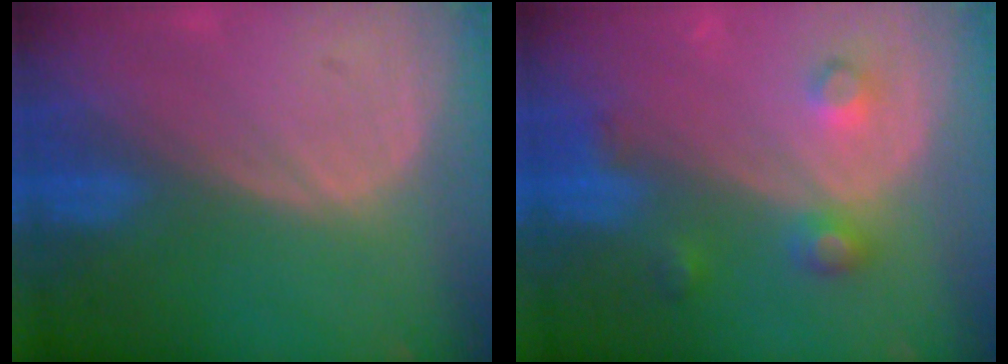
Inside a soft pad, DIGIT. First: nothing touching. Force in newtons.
{"total": 4.2, "press": 4.2, "slide": 0.0}